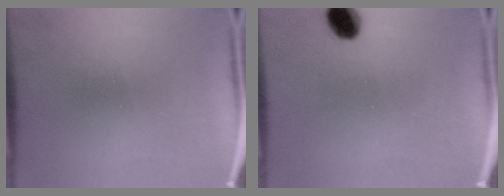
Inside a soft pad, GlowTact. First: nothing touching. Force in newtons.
{"total": 6.4}